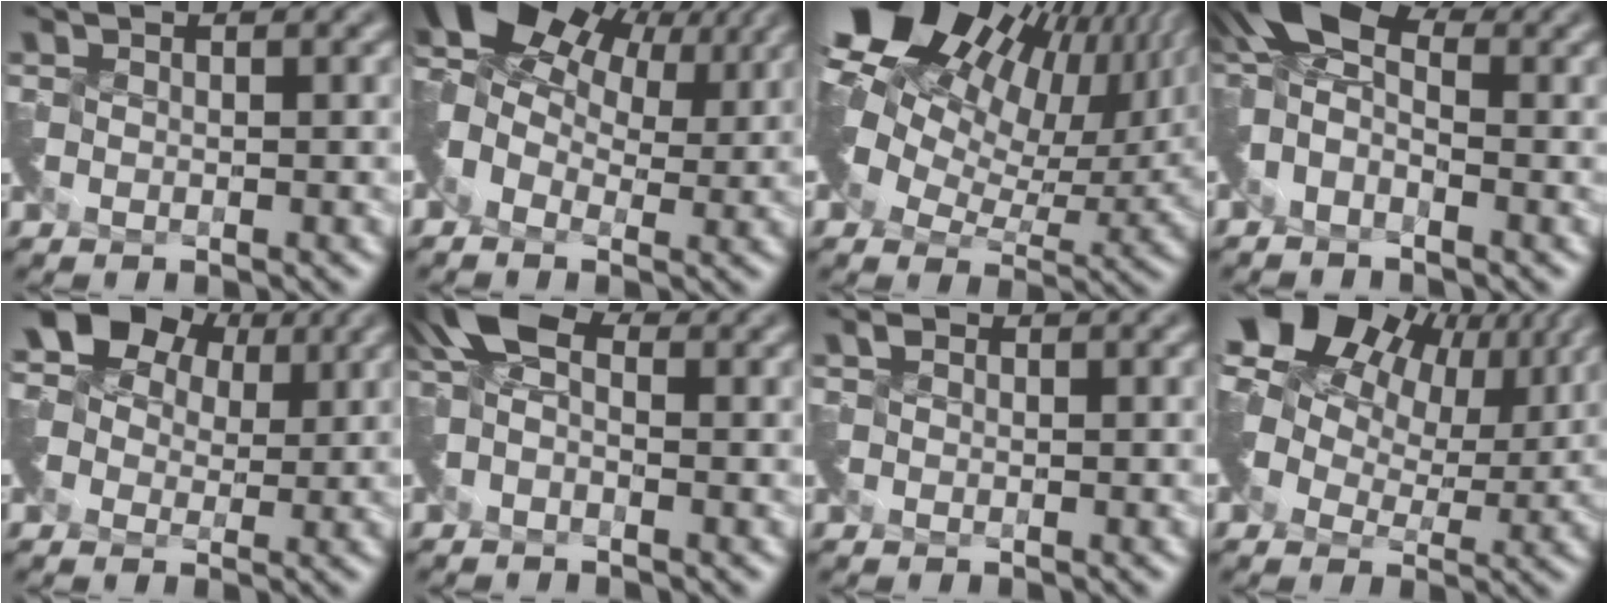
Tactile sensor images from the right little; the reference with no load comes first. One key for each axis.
{"total": 9.0, "fx": 4.1, "fy": 5.8, "fz": 5.5, "tx": -0.099, "ty": 0.017, "tz": 0.069}
{"total": 16.9, "fx": 7.5, "fy": 10.9, "fz": 10.5, "tx": -0.195, "ty": 0.041, "tz": 0.138}
{"total": 4.0, "fx": -0.2, "fy": 2.8, "fz": 2.9, "tx": -0.055, "ty": 0.018, "tz": -0.018}
{"total": 8.7, "fx": 1.9, "fy": 7.0, "fz": 4.8, "tx": -0.073, "ty": 0.025, "tz": 0.014}
{"total": 2.9, "fx": -0.5, "fy": 2.1, "fz": 1.9, "tx": -0.043, "ty": 0.011, "tz": -0.017}
{"total": 1.0, "fx": -0.3, "fy": -0.1, "fz": -0.9, "tx": 0.018, "ty": 0.002, "tz": 0.000}
{"total": 12.4, "fx": 5.7, "fy": 8.2, "fz": 7.3, "tx": -0.135, "ty": 0.031, "tz": 0.099}